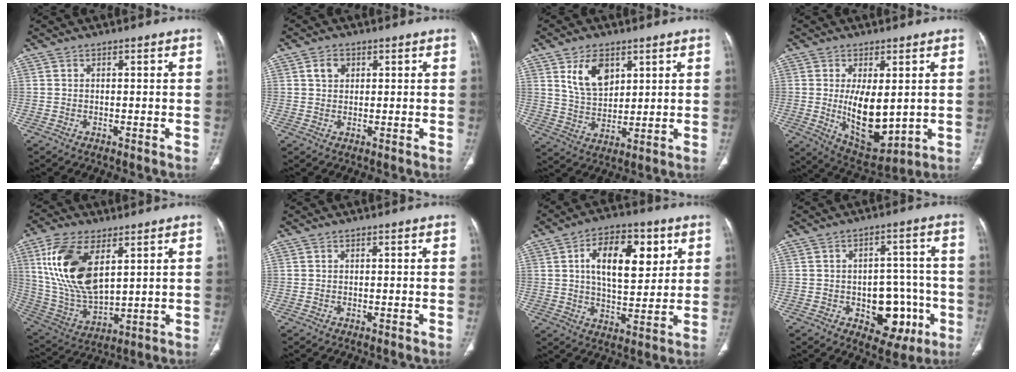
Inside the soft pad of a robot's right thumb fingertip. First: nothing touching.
{"total": 2.9, "force": [1.1, 2.2, 1.5], "torque": [-0.019, 0.001, 0.020]}
{"total": 9.2, "force": [4.3, 5.7, 5.9], "torque": [-0.086, -0.024, 0.089]}
{"total": 12.1, "force": [0.0, 5.8, 10.7], "torque": [-0.153, -0.027, 0.024]}
{"total": 17.8, "force": [6.5, 9.0, 14.0], "torque": [-0.269, -0.022, 0.134]}
{"total": 0.0}
{"total": 14.5, "force": [4.5, 7.6, 11.5], "torque": [-0.149, -0.010, 0.072]}
{"total": 11.7, "force": [-3.6, 7.6, 8.1], "torque": [-0.060, 0.028, -0.037]}